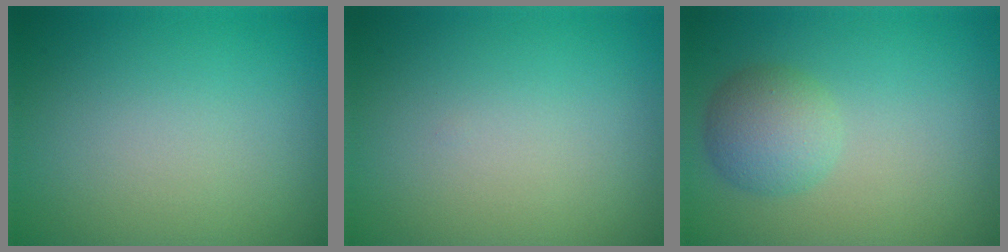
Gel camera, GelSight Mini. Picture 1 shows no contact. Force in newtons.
{"total": 0.0}
{"total": 3.1, "press": 3.1, "slide": 0.1}